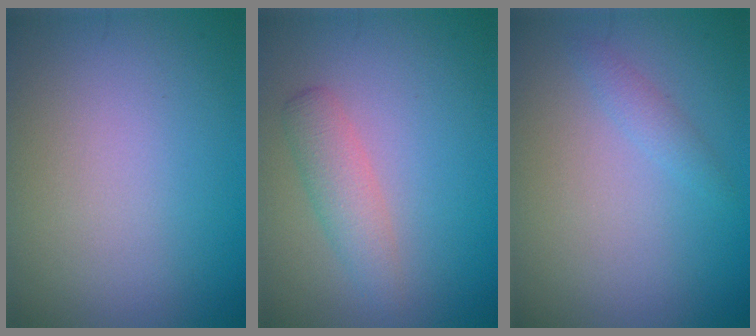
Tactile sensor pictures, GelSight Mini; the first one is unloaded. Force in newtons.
{"total": 2.5, "press": 2.5, "slide": 0.0}
{"total": 1.1, "press": 1.1, "slide": 0.1}